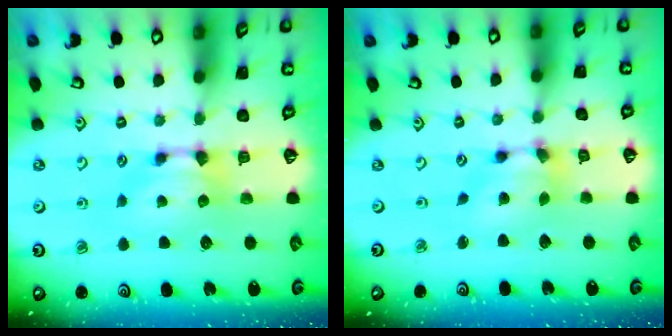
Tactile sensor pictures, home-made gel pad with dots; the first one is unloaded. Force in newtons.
{"total": 5.8, "press": 5.5, "slide": 1.8}